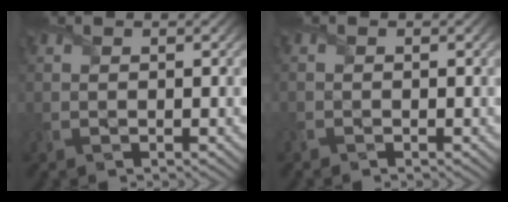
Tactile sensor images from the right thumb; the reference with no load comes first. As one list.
[{"total": 0.6, "force": [-0.6, 0.1, 0.0], "torque": [-0.001, -0.002, -0.013]}]